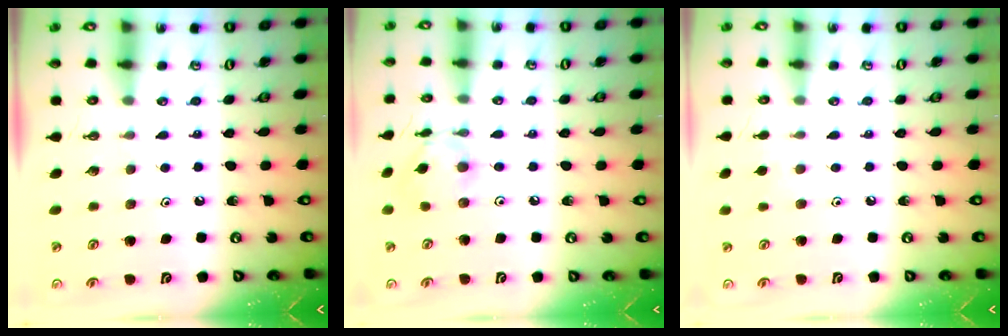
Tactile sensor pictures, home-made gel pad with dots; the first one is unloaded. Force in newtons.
{"total": 10.5, "press": 10.4, "slide": 0.8}
{"total": 5.2, "press": 5.1, "slide": 0.7}